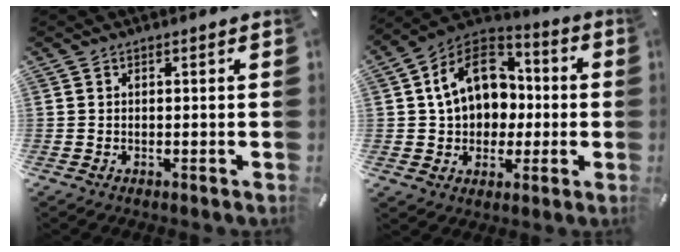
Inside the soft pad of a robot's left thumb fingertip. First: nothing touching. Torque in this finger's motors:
{"motor_torque": [1.94, 3.06, 0.54, -0.22, 0.23]}